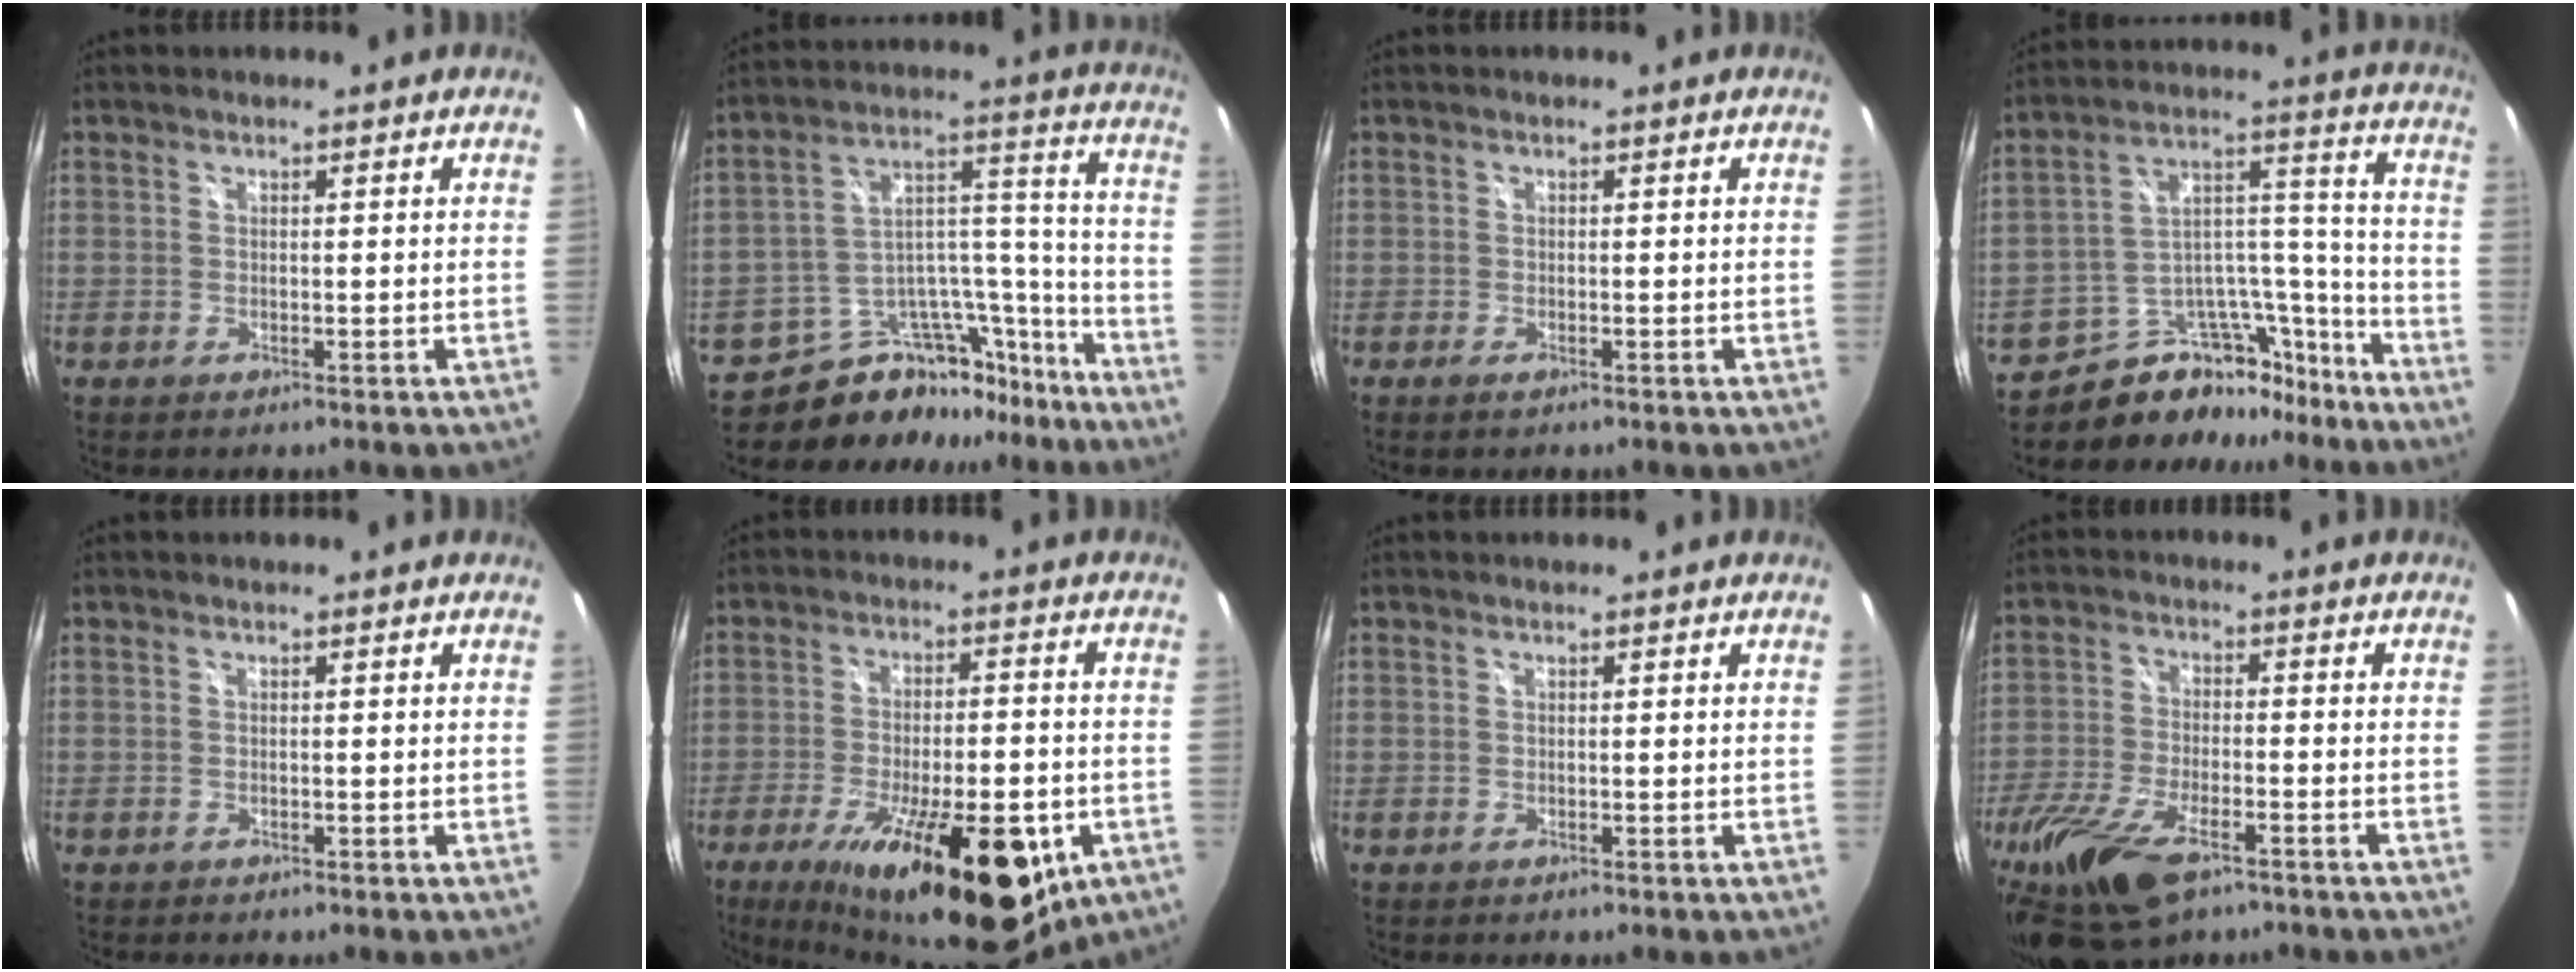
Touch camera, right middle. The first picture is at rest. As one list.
[{"total": 16.5, "force": [-14.5, 7.2, 3.2], "torque": [-0.046, 0.076, -0.214]}, {"total": 1.0, "force": [-0.7, 0.3, 0.6], "torque": [-0.011, -0.004, -0.013]}, {"total": 17.5, "force": [-14.6, 8.3, 4.7], "torque": [-0.076, 0.072, -0.213]}, {"total": 0.0}, {"total": 24.1, "force": [-12.2, 9.2, 18.6], "torque": [-0.319, -0.047, -0.171]}, {"total": 0.0}, {"total": 17.5, "force": [-11.3, 7.3, 11.2], "torque": [-0.258, -0.049, -0.207]}]